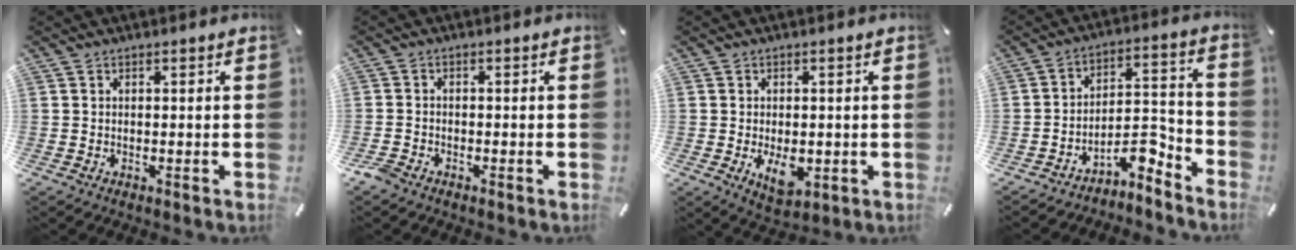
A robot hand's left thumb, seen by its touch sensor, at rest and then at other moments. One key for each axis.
{"total": 1.9, "fx": -1.6, "fy": 0.8, "fz": 0.6, "tx": -0.025, "ty": 0.002, "tz": -0.037}
{"total": 6.3, "fx": -1.3, "fy": 4.1, "fz": 4.6, "tx": -0.077, "ty": -0.003, "tz": -0.022}
{"total": 9.4, "fx": -7.5, "fy": 3.6, "fz": 4.5, "tx": -0.058, "ty": 0.038, "tz": -0.134}